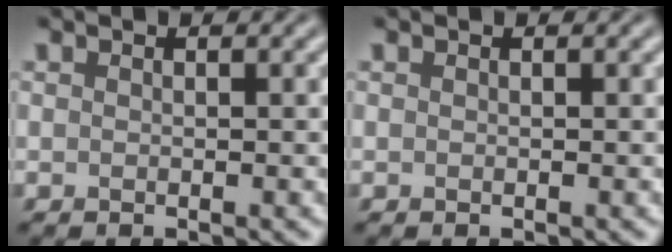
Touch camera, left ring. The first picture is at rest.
{"total": 0.0}